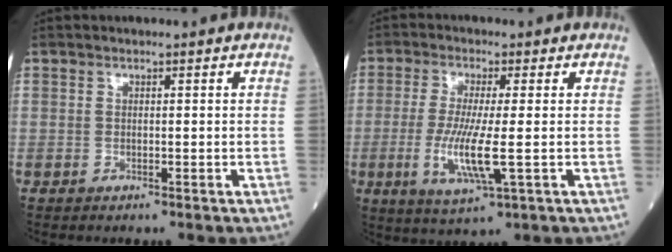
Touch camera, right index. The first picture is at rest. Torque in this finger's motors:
{"motor_torque": [0.31, -0.12, 0.24, 0.15]}